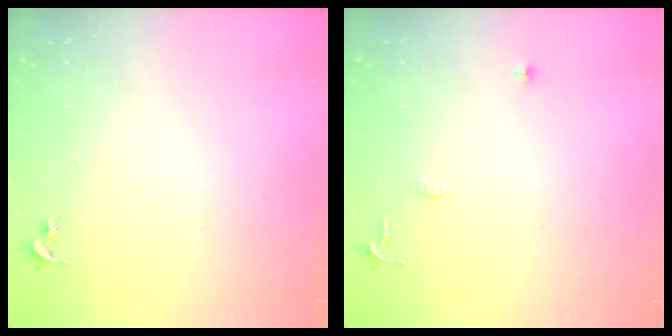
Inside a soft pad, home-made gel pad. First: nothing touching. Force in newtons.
{"total": 7.1, "press": 7.1, "slide": 0.7}